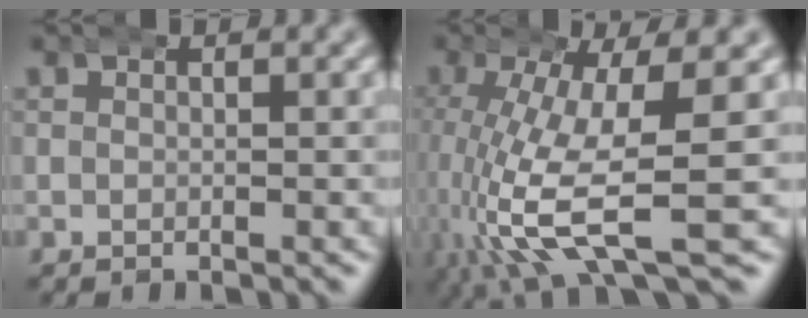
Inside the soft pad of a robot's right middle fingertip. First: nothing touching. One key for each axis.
{"total": 9.4, "fx": -2.1, "fy": 3.3, "fz": 8.6, "tx": -0.176, "ty": -0.040, "tz": -0.007}